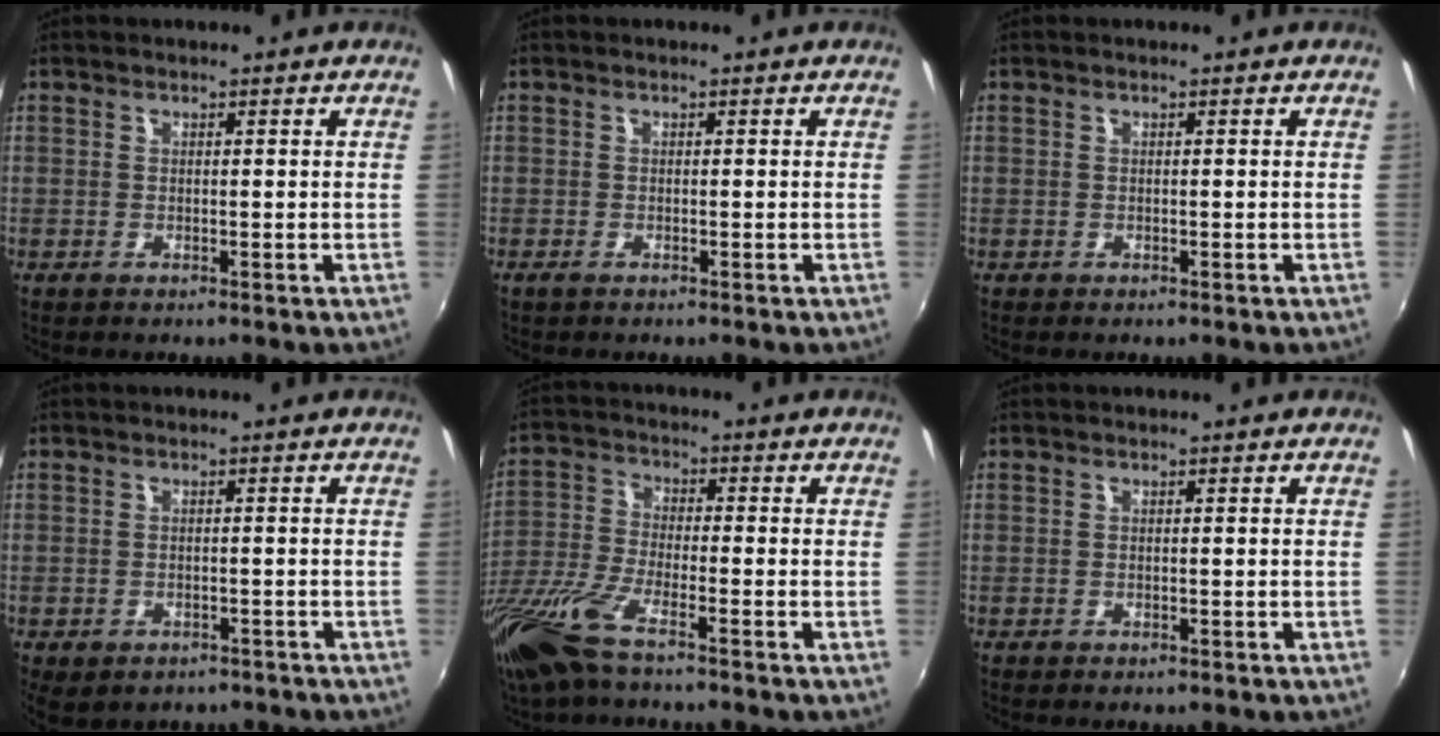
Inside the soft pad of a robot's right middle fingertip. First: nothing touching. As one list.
[{"total": 1.0, "force": [-0.7, 0.4, 0.5], "torque": [-0.011, -0.003, -0.014]}, {"total": 0.0}, {"total": 5.6, "force": [-3.6, 3.3, 2.8], "torque": [-0.062, -0.027, -0.041]}, {"total": 13.0, "force": [-9.2, 2.6, 8.8], "torque": [-0.199, -0.035, -0.185]}, {"total": 0.0}]